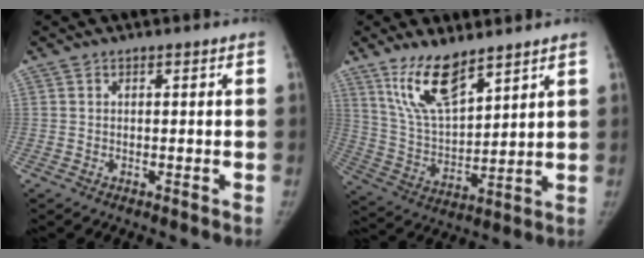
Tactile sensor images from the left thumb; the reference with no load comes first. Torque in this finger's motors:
{"motor_torque": [0.40, 0.03, 1.35, -1.12, 0.38]}